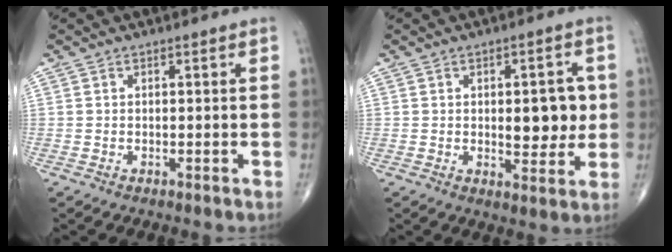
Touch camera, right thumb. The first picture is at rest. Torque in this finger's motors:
{"motor_torque": [1.13, 0.96, 0.73, 0.57, 0.02]}